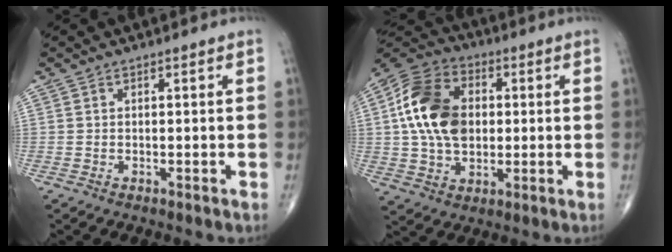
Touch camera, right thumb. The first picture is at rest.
{"total": 16.1, "force": [1.7, 11.1, 11.5], "torque": [-0.198, 0.015, 0.024]}